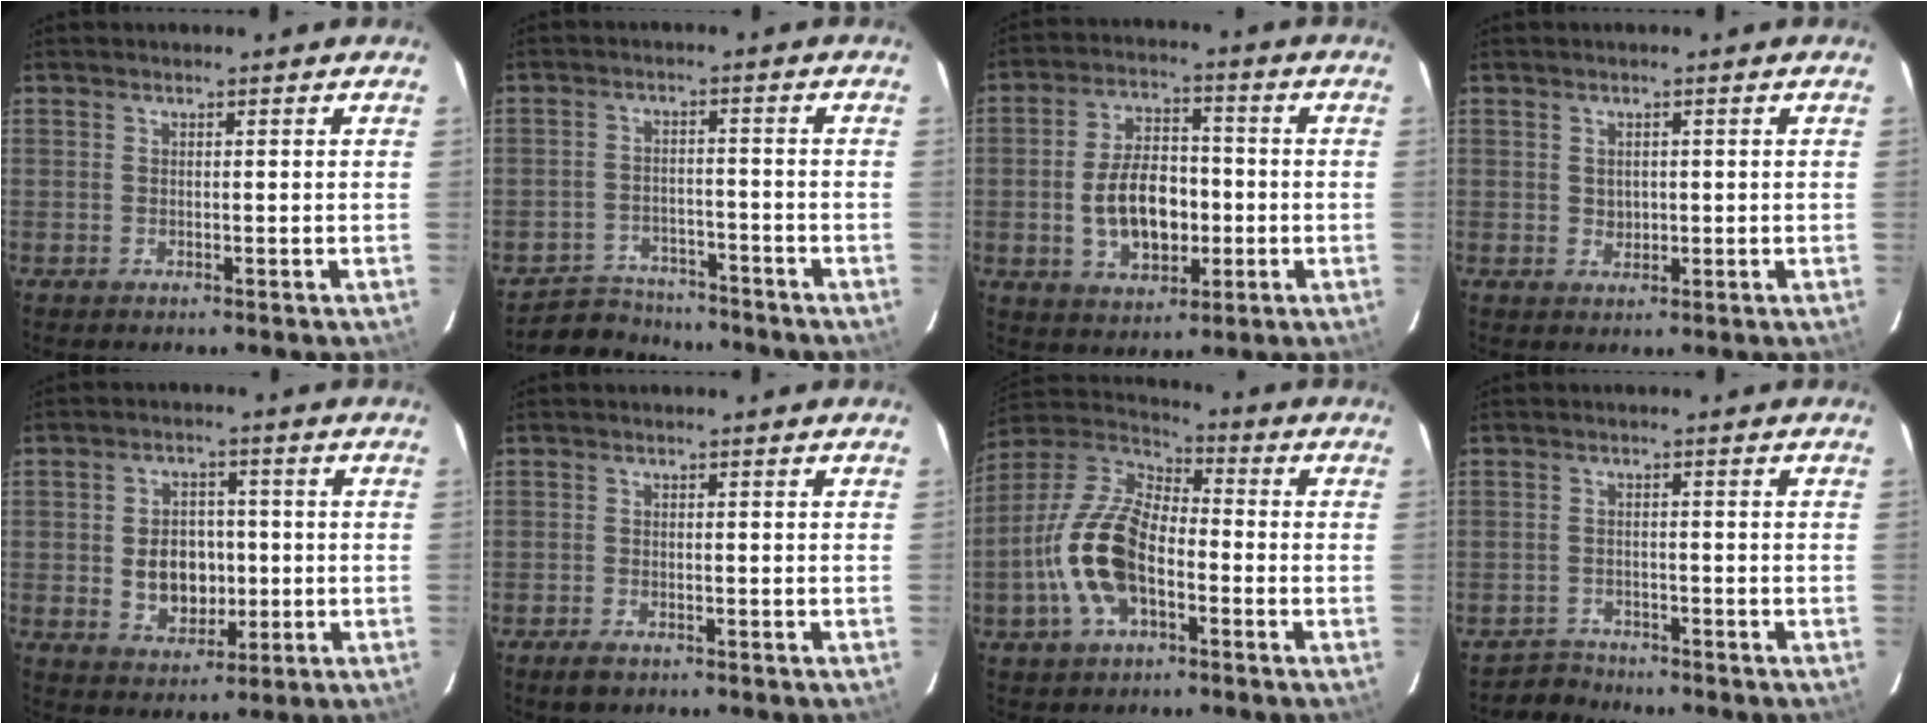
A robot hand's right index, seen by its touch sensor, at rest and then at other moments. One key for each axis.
{"total": 9.0, "fx": -8.1, "fy": 3.6, "fz": 1.1, "tx": -0.042, "ty": 0.015, "tz": -0.120}
{"total": 11.8, "fx": -2.0, "fy": 7.0, "fz": 9.3, "tx": -0.183, "ty": 0.015, "tz": -0.024}
{"total": 1.8, "fx": 0.2, "fy": 1.6, "fz": 0.7, "tx": -0.009, "ty": 0.004, "tz": 0.006}
{"total": 8.5, "fx": -0.8, "fy": 6.5, "fz": 5.4, "tx": -0.108, "ty": 0.010, "tz": 0.001}
{"total": 2.8, "fx": -2.0, "fy": 1.3, "fz": 1.5, "tx": -0.036, "ty": -0.007, "tz": -0.037}
{"total": 15.5, "fx": -4.7, "fy": 7.9, "fz": 12.5, "tx": -0.263, "ty": 0.004, "tz": -0.092}
{"total": 3.3, "fx": -2.9, "fy": 1.4, "fz": -0.7, "tx": 0.005, "ty": 0.011, "tz": -0.055}